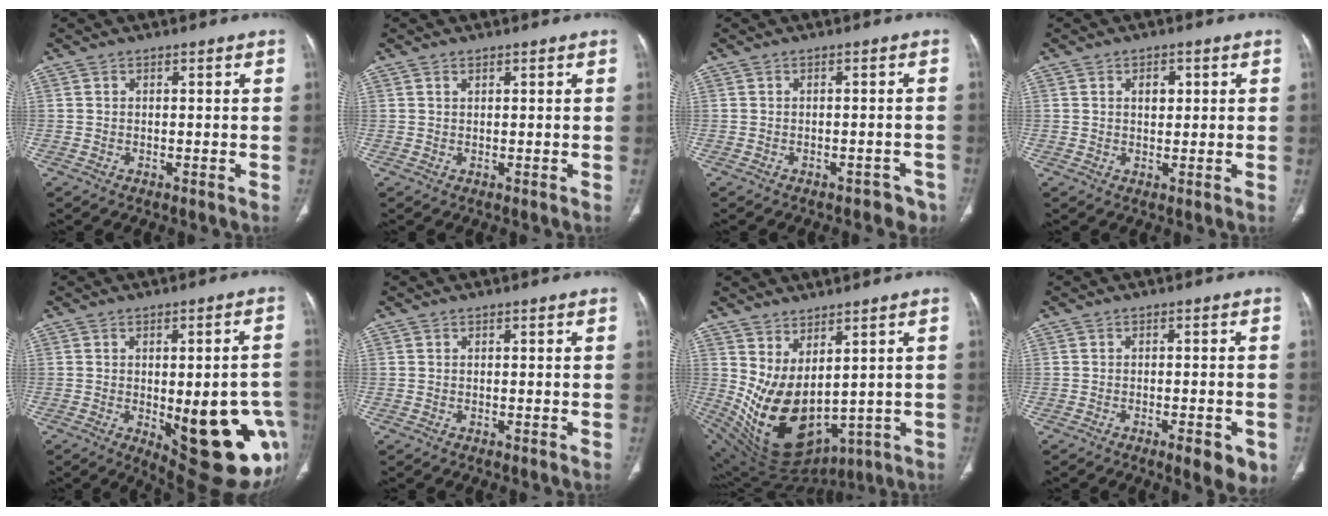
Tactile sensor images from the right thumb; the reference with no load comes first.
{"total": 0.8, "force": [0.5, 0.4, 0.4], "torque": [-0.008, -0.001, 0.010]}
{"total": 5.7, "force": [-4.5, 2.9, 2.0], "torque": [-0.015, 0.023, -0.043]}
{"total": 2.8, "force": [0.8, 1.8, 1.9], "torque": [-0.016, -0.001, 0.013]}
{"total": 21.9, "force": [-5.8, 8.2, 19.4], "torque": [-0.182, 0.002, -0.045]}
{"total": 0.0}
{"total": 15.3, "force": [2.3, 8.4, 12.6], "torque": [-0.217, -0.046, 0.084]}
{"total": 6.1, "force": [-3.0, 1.9, 5.0], "torque": [-0.055, 0.002, -0.034]}